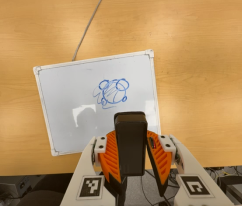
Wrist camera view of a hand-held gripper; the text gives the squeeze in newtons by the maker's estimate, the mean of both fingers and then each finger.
{"total": 7.8, "left": 6.8, "right": 8.7}